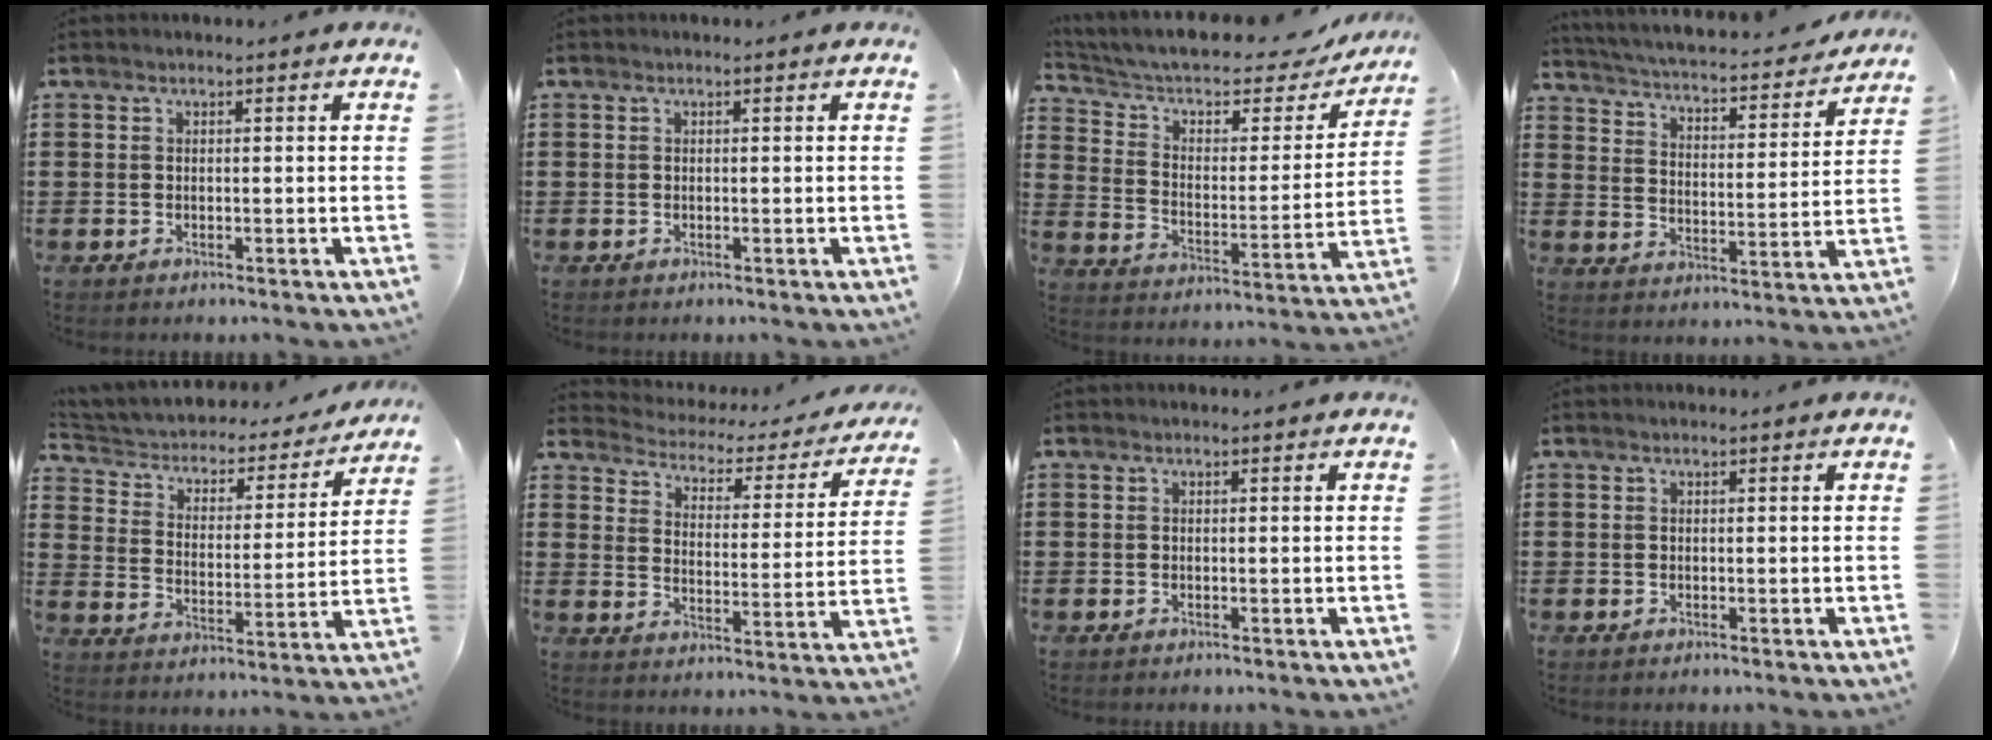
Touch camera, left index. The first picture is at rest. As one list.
[{"total": 0.0}, {"total": 6.8, "force": [5.1, 2.4, 3.8], "torque": [-0.088, -0.036, 0.083]}, {"total": 3.3, "force": [3.1, -0.2, 1.0], "torque": [-0.038, -0.033, 0.043]}, {"total": 3.0, "force": [2.4, 1.5, 0.9], "torque": [-0.035, -0.022, 0.031]}, {"total": 2.3, "force": [2.1, 0.7, 0.4], "torque": [-0.026, -0.022, 0.025]}, {"total": 0.0}, {"total": 0.0}]